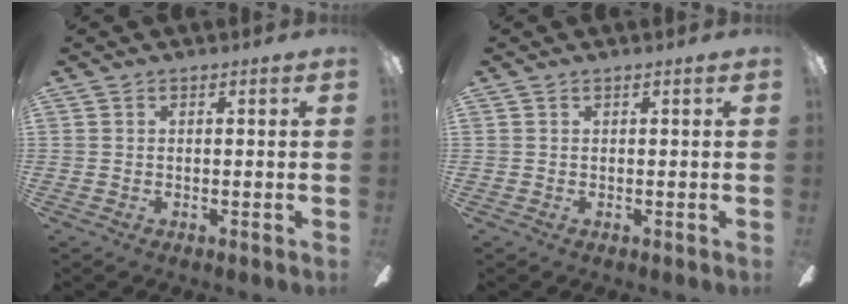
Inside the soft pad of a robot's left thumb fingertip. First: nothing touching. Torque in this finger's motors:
{"motor_torque": [0.01, 0.04, -0.09, 0.04, 0.00]}